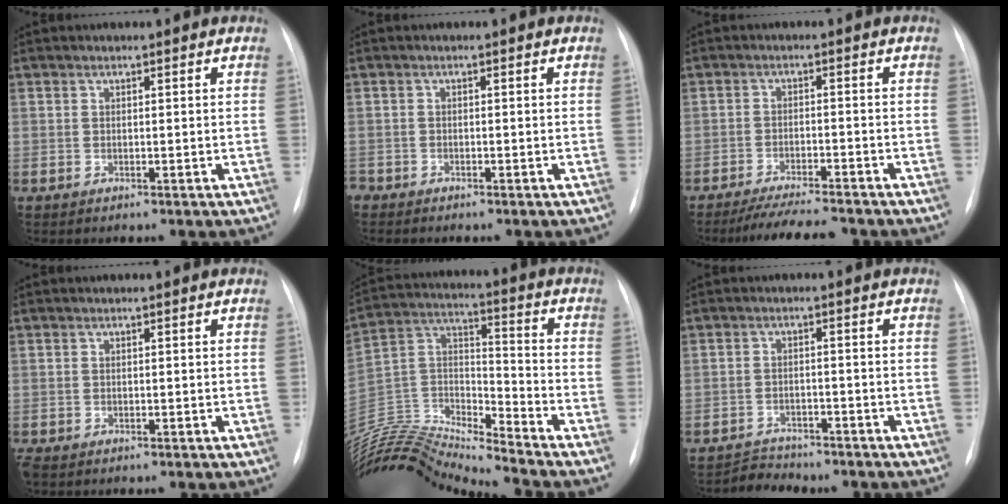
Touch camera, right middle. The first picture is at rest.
{"total": 1.2, "force": [-1.2, 0.4, 0.0], "torque": [0.005, 0.000, -0.020]}
{"total": 8.7, "force": [-7.8, 0.4, 3.8], "torque": [-0.055, -0.017, -0.122]}
{"total": 0.7, "force": [-0.6, 0.1, 0.4], "torque": [-0.010, -0.001, -0.008]}
{"total": 19.1, "force": [-18.4, -1.0, 4.8], "torque": [-0.089, 0.031, -0.333]}
{"total": 3.7, "force": [-3.4, 1.0, -0.8], "torque": [0.011, -0.004, -0.057]}